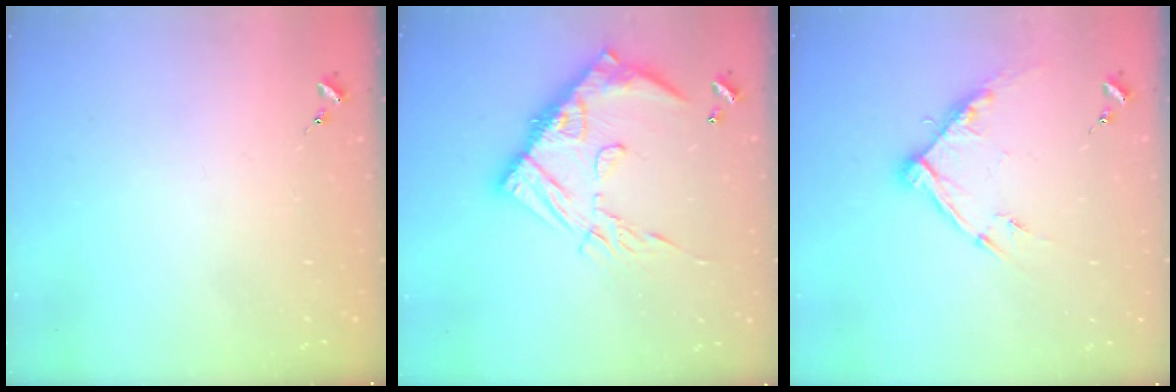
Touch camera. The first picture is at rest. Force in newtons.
{"total": 18.4, "press": 18.3, "slide": 1.5}
{"total": 10.7, "press": 10.6, "slide": 1.3}